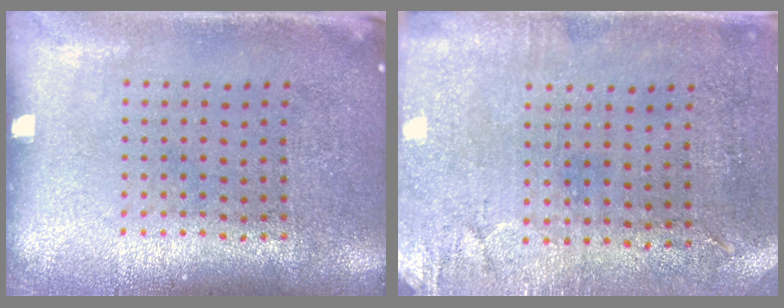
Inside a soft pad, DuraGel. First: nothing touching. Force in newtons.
{"total": 2.9, "press": 2.3, "slide": 1.7}